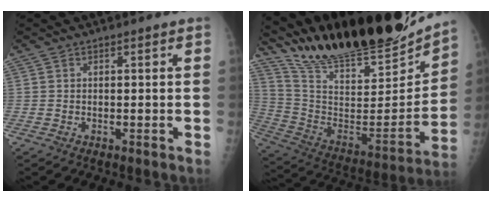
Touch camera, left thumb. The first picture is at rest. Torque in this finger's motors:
{"motor_torque": [1.96, -1.68, 1.08, -1.68, 0.09]}